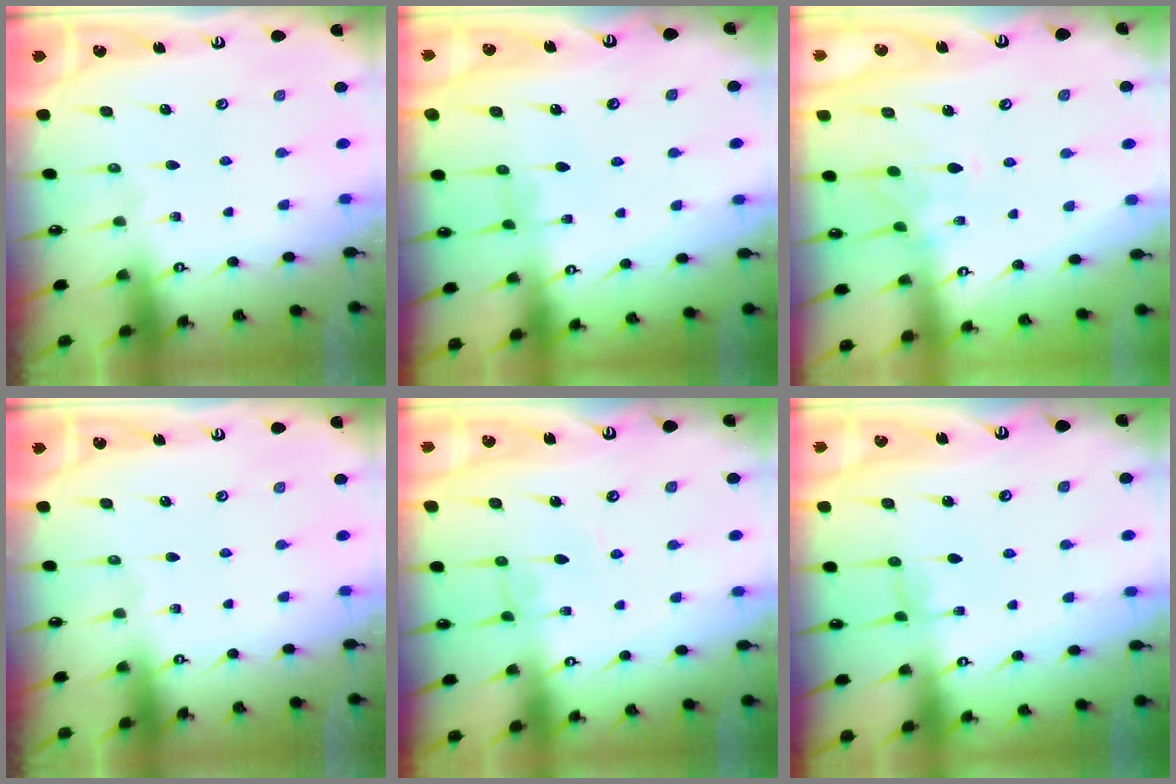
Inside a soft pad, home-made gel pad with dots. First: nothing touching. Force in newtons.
{"total": 1.8, "press": 1.8, "slide": 0.3}
{"total": 1.0, "press": 0.6, "slide": 0.9}
{"total": 0.0}
{"total": 0.5, "press": 0.4, "slide": 0.4}
{"total": 1.6, "press": 1.6, "slide": 0.3}